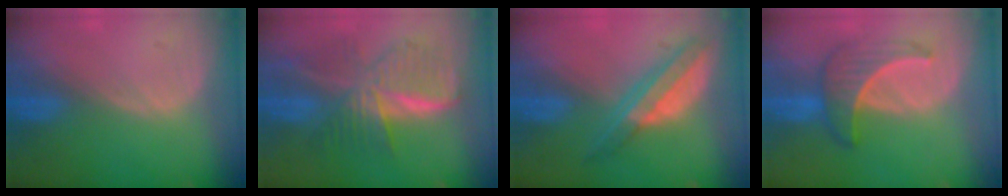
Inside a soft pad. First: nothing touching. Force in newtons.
{"total": 9.5, "press": 9.5, "slide": 0.6}
{"total": 6.5, "press": 5.7, "slide": 3.1}
{"total": 6.2, "press": 5.9, "slide": 1.7}